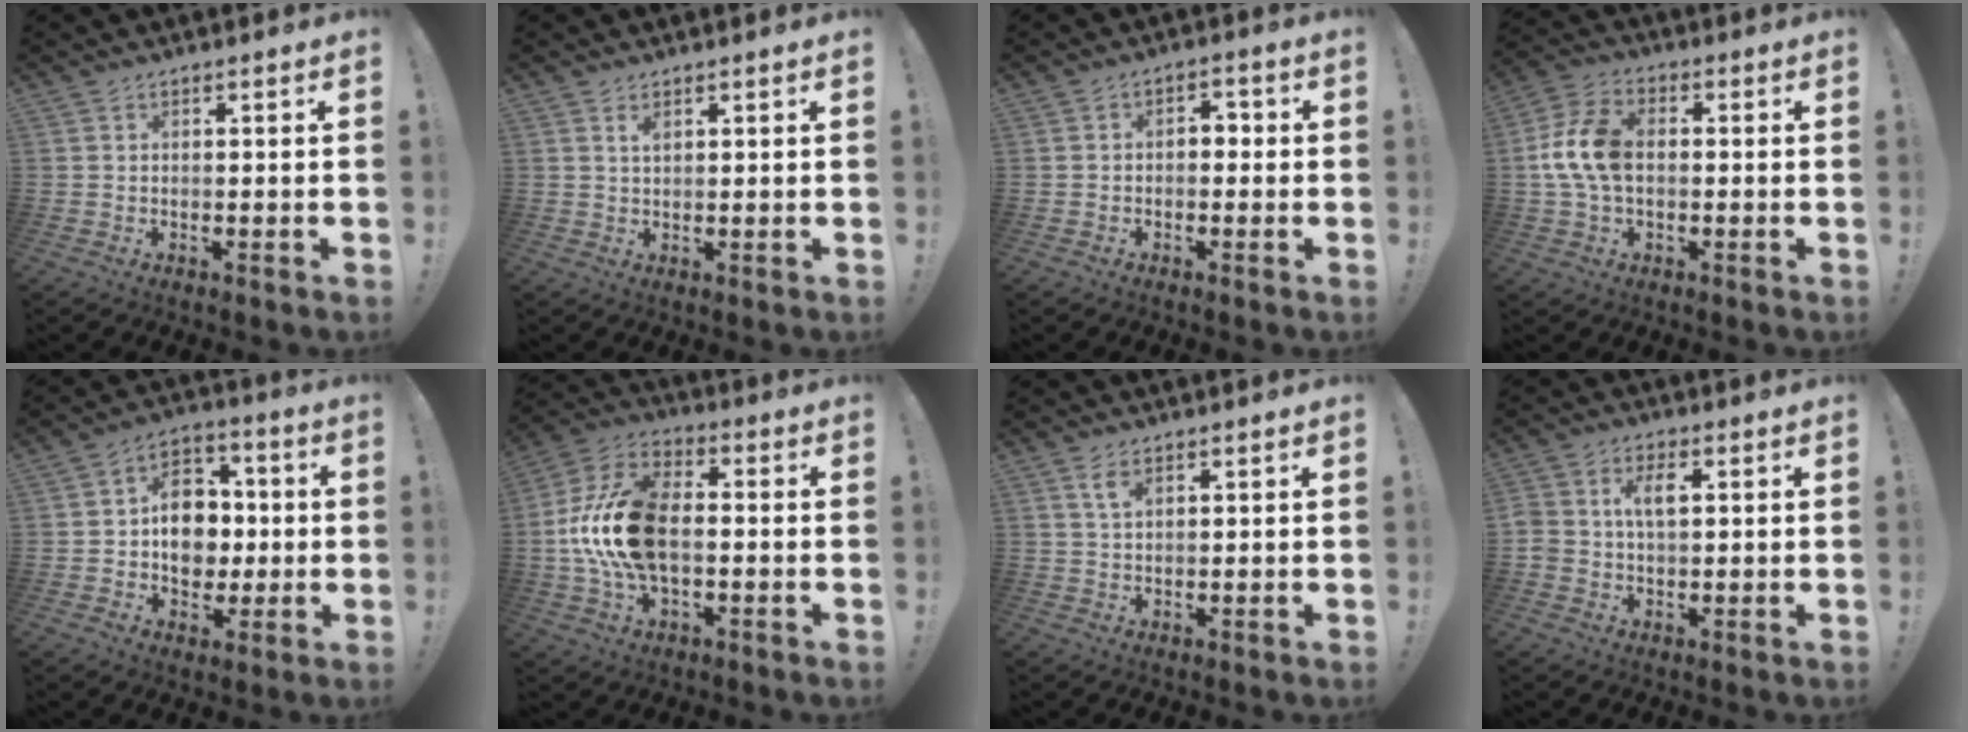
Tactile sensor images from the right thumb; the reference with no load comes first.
{"total": 1.2, "force": [0.8, 0.5, 0.8], "torque": [-0.014, 0.000, 0.014]}
{"total": 3.3, "force": [-1.1, 2.2, 2.2], "torque": [-0.036, 0.008, -0.023]}
{"total": 11.4, "force": [-0.1, 7.2, 8.9], "torque": [-0.180, 0.008, 0.003]}
{"total": 12.6, "force": [-0.4, 10.4, 7.1], "torque": [-0.102, 0.016, 0.003]}
{"total": 18.9, "force": [-1.2, 11.4, 15.0], "torque": [-0.291, 0.017, -0.016]}
{"total": 3.5, "force": [1.9, 1.5, 2.5], "torque": [-0.044, -0.003, 0.032]}
{"total": 5.7, "force": [0.9, 3.7, 4.3], "torque": [-0.074, 0.009, 0.013]}